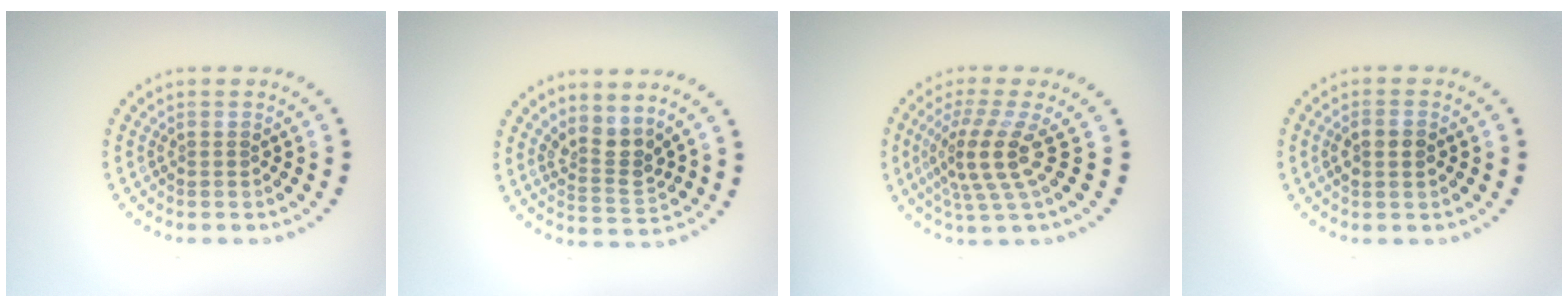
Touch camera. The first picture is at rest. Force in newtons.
{"total": 2.7, "press": 2.0, "slide": 1.8}
{"total": 4.4, "press": 3.1, "slide": 3.1}
{"total": 1.9, "press": 1.9, "slide": 0.1}